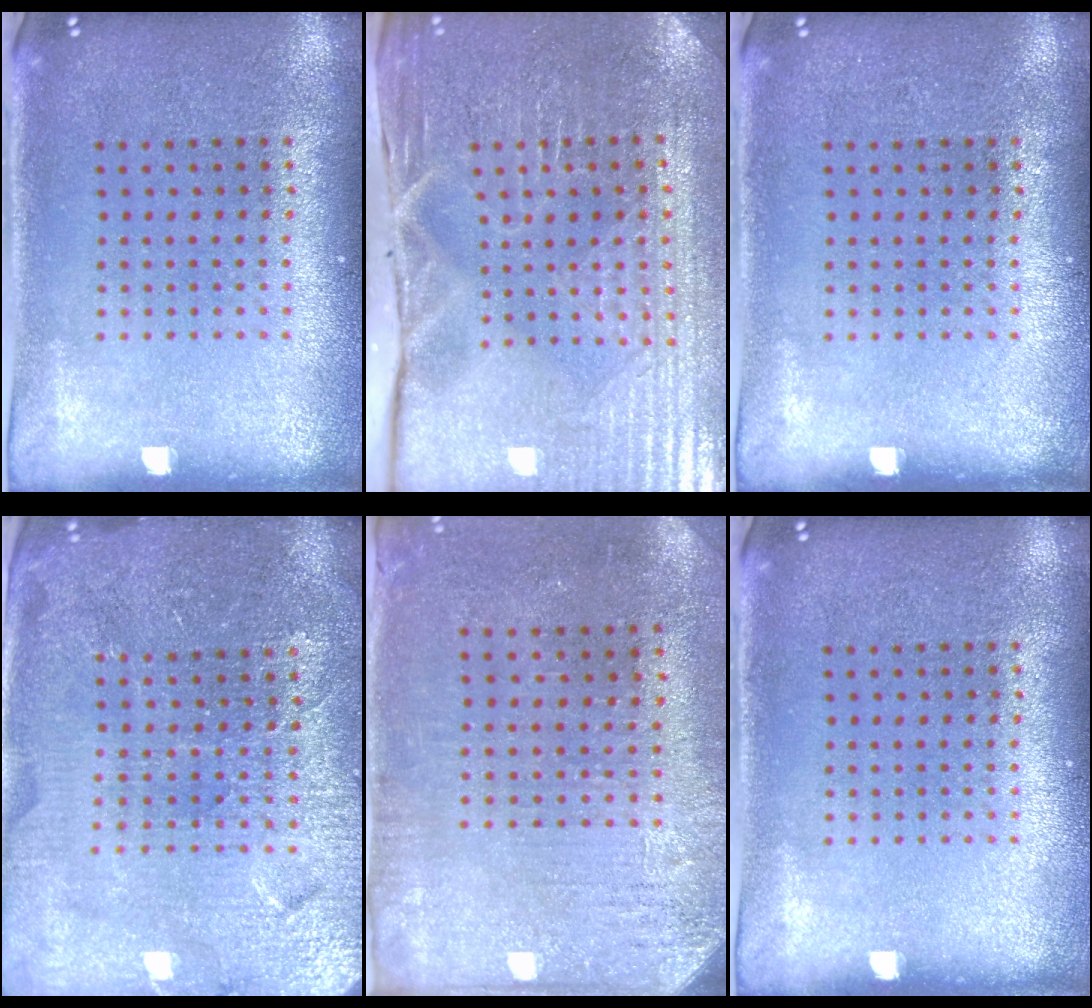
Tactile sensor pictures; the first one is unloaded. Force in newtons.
{"total": 4.1, "press": 4.1, "slide": 0.5}
{"total": 0.0}
{"total": 4.3, "press": 4.1, "slide": 1.2}
{"total": 3.1, "press": 2.6, "slide": 1.7}
{"total": 0.0}